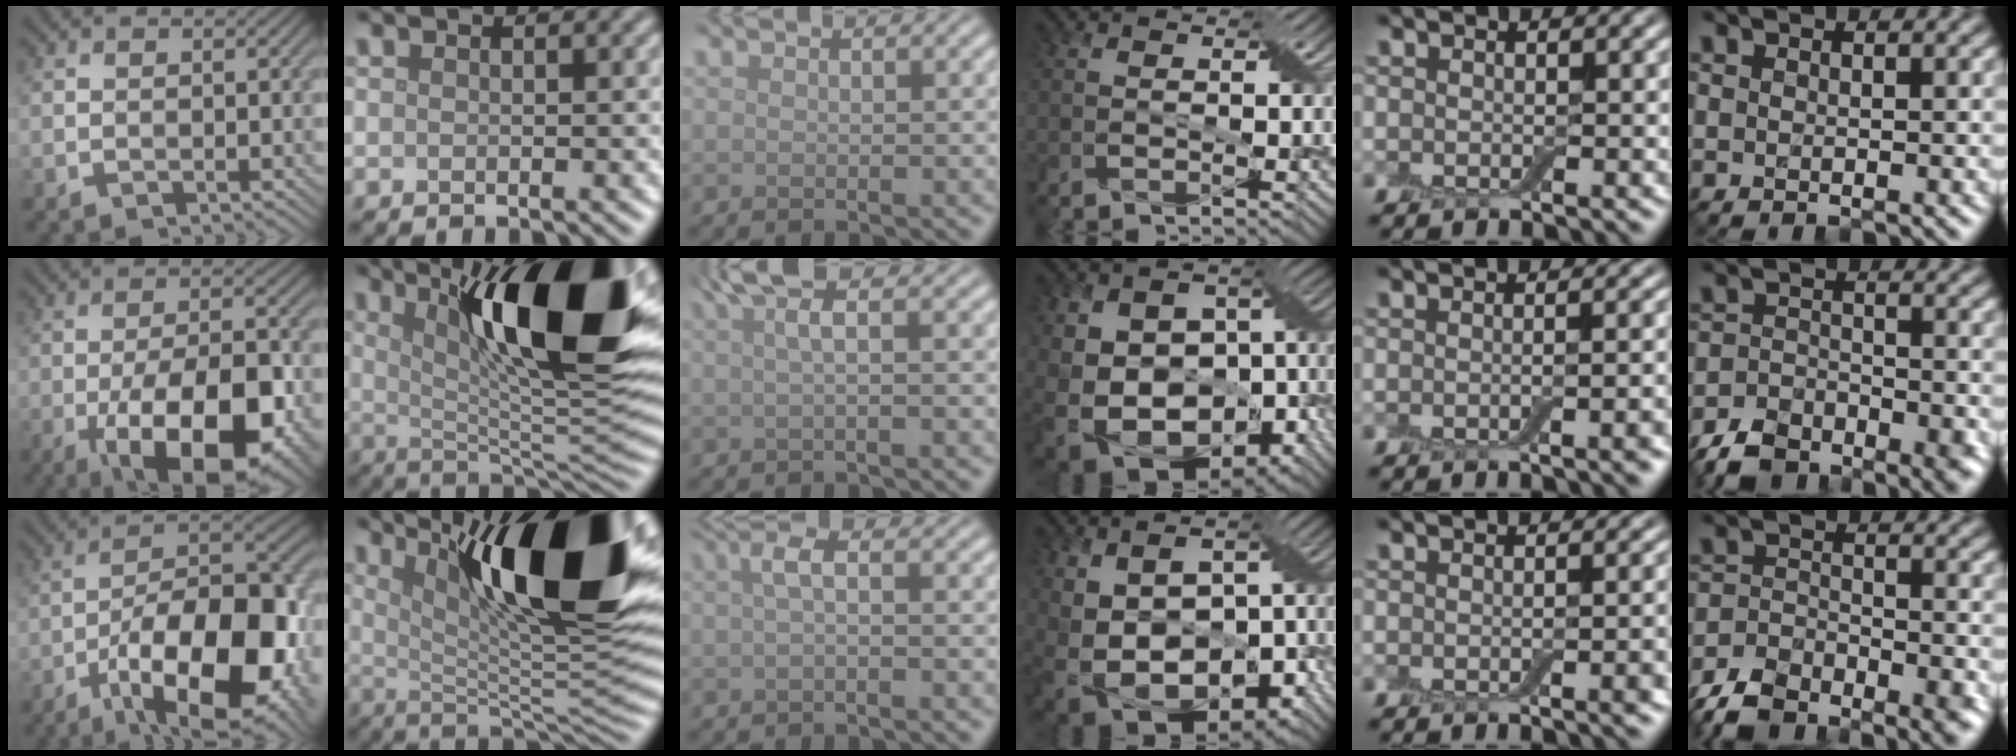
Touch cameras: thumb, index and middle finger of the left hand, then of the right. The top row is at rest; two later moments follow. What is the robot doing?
{"motion": "insert", "object": "backpack"}